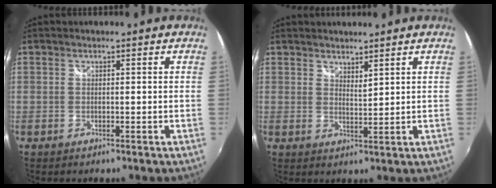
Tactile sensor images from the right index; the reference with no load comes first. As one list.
[{"total": 2.5, "force": [2.2, 0.5, 1.1], "torque": [-0.015, 0.000, 0.037]}]